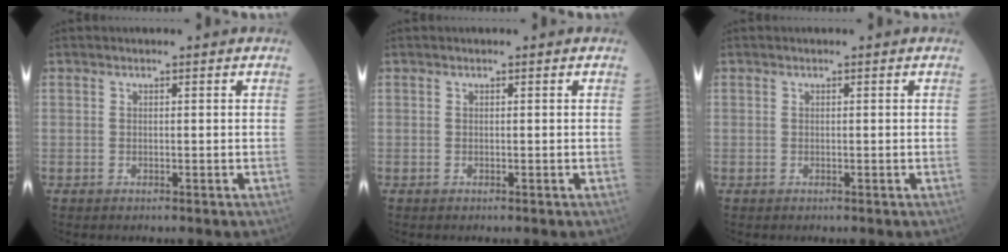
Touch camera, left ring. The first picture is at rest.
{"total": 0.0}
{"total": 0.0}